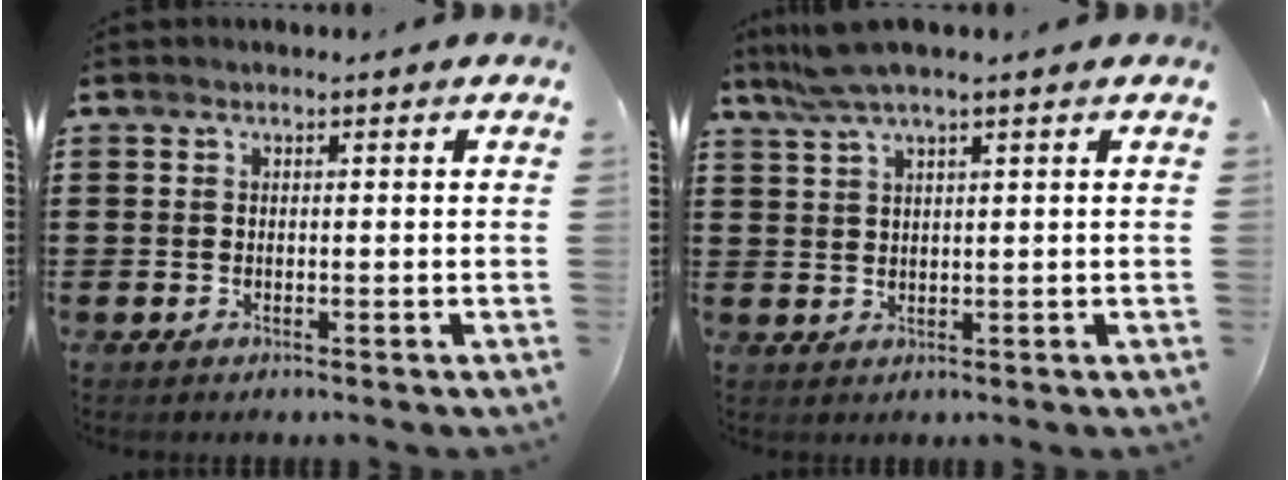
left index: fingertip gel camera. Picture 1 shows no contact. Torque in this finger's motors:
{"motor_torque": [1.15, -0.99, 0.71, 0.21]}